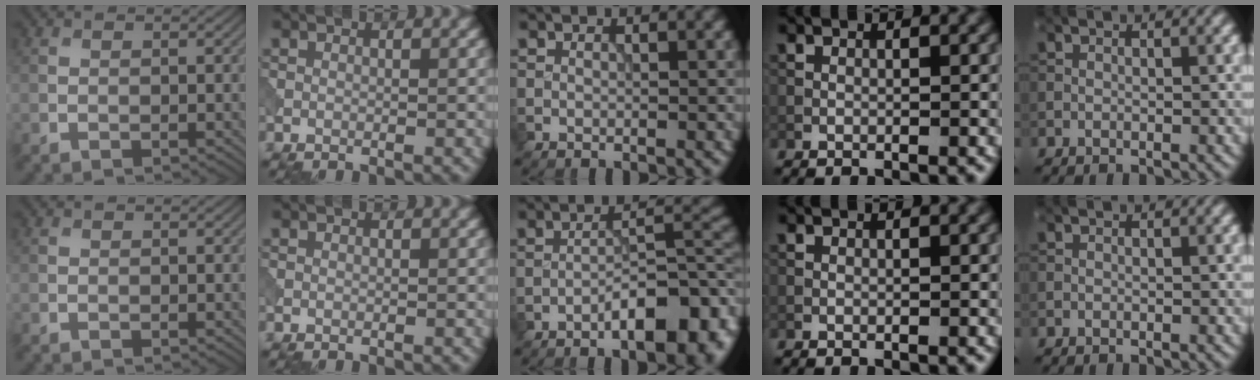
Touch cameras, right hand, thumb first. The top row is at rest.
{"middle": {"total": 8.4, "force": [-4.3, 2.7, 6.7], "torque": [-0.091, 0.010, -0.067]}}